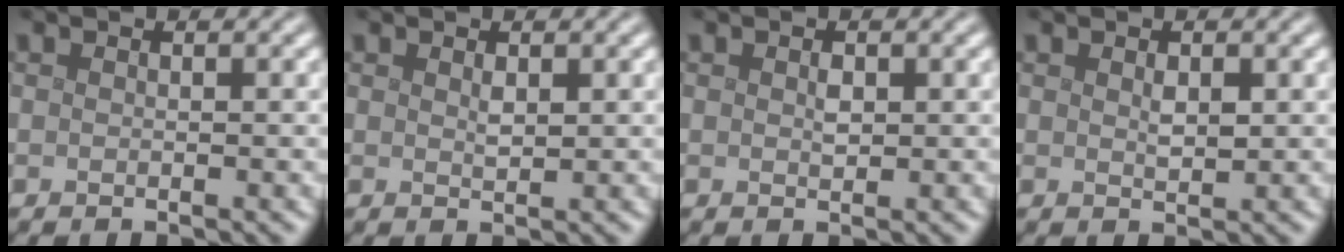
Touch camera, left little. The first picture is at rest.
{"total": 0.9, "force": [0.4, 0.4, 0.7], "torque": [-0.018, -0.002, 0.010]}
{"total": 1.0, "force": [0.2, 0.6, 0.8], "torque": [-0.014, 0.000, 0.004]}
{"total": 1.4, "force": [0.4, 0.7, 1.2], "torque": [-0.022, -0.003, 0.011]}